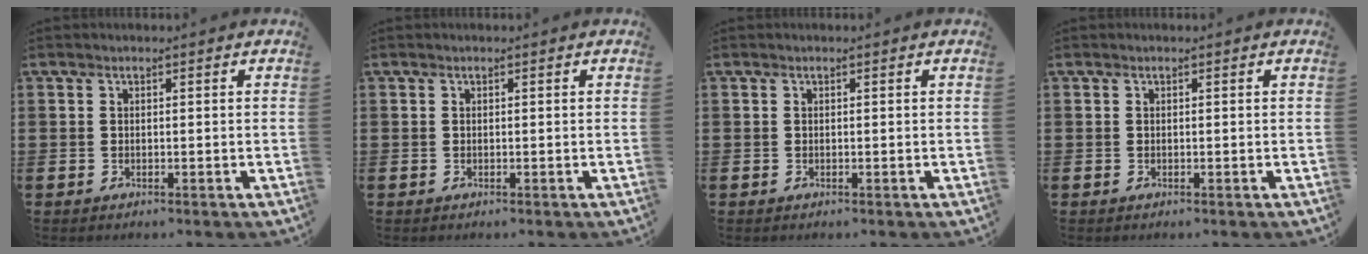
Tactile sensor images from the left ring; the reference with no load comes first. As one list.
[{"total": 0.0}, {"total": 0.0}, {"total": 0.0}]